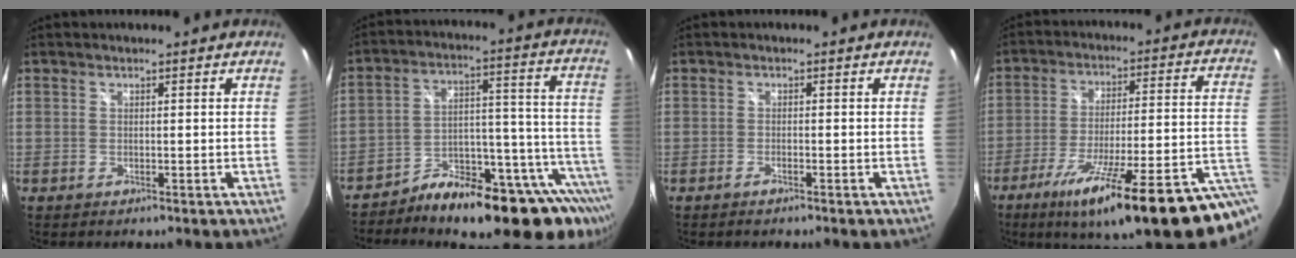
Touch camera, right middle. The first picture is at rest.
{"total": 22.7, "force": [-16.8, 7.4, 13.5], "torque": [-0.156, 0.005, -0.240]}
{"total": 1.2, "force": [-1.0, 0.2, 0.6], "torque": [-0.015, -0.002, -0.020]}
{"total": 25.1, "force": [-14.1, 3.2, 20.5], "torque": [-0.290, -0.055, -0.201]}